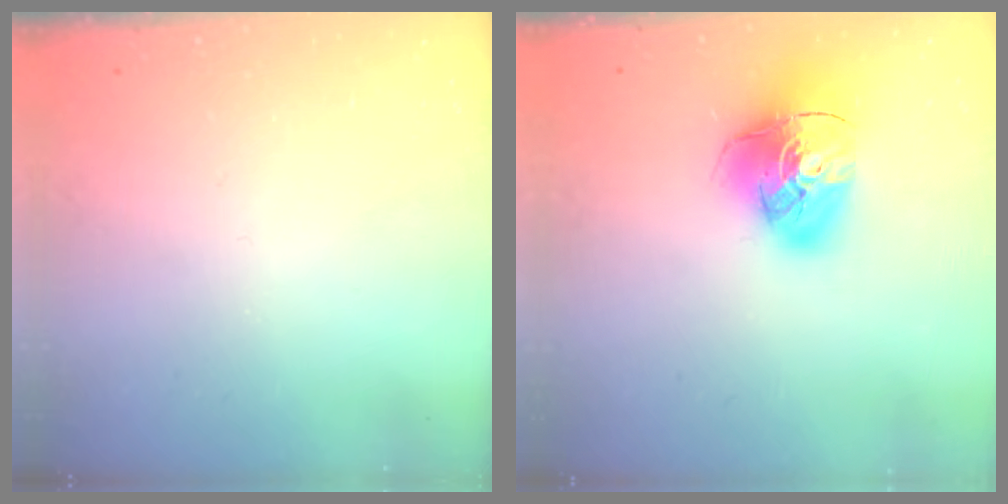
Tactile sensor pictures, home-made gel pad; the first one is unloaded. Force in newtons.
{"total": 15.2, "press": 15.1, "slide": 1.9}